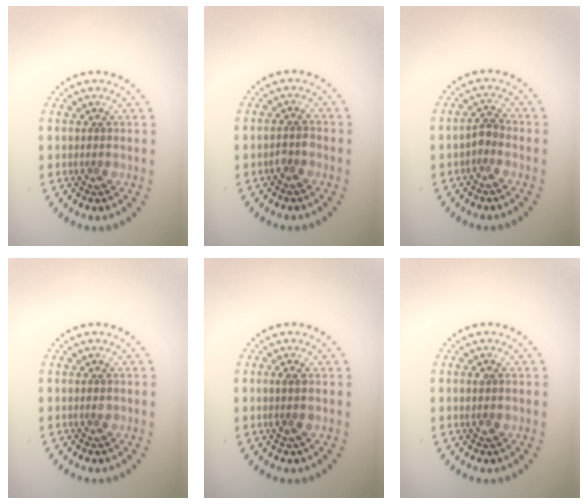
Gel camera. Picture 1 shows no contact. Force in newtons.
{"total": 1.1, "press": 1.0, "slide": 0.4}
{"total": 1.3, "press": 1.0, "slide": 0.8}
{"total": 0.5, "press": 0.5, "slide": 0.2}
{"total": 1.2, "press": 1.1, "slide": 0.6}
{"total": 1.1, "press": 1.1, "slide": 0.2}